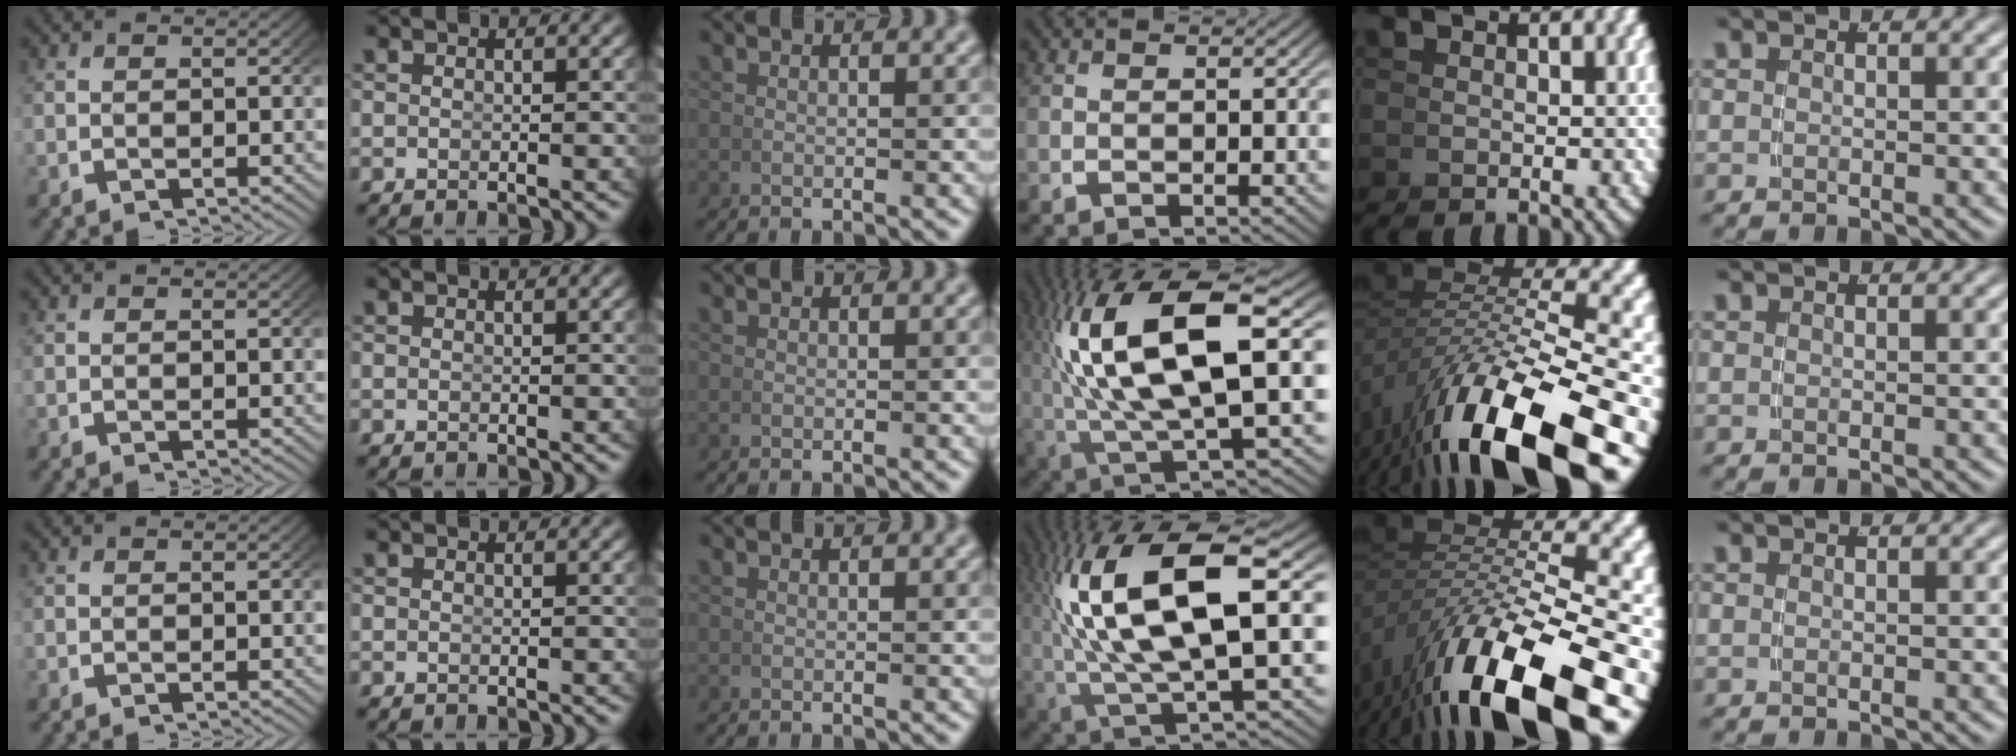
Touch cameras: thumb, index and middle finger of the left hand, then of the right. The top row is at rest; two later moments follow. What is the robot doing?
{"motion": "lift_and_place", "object": "cup"}